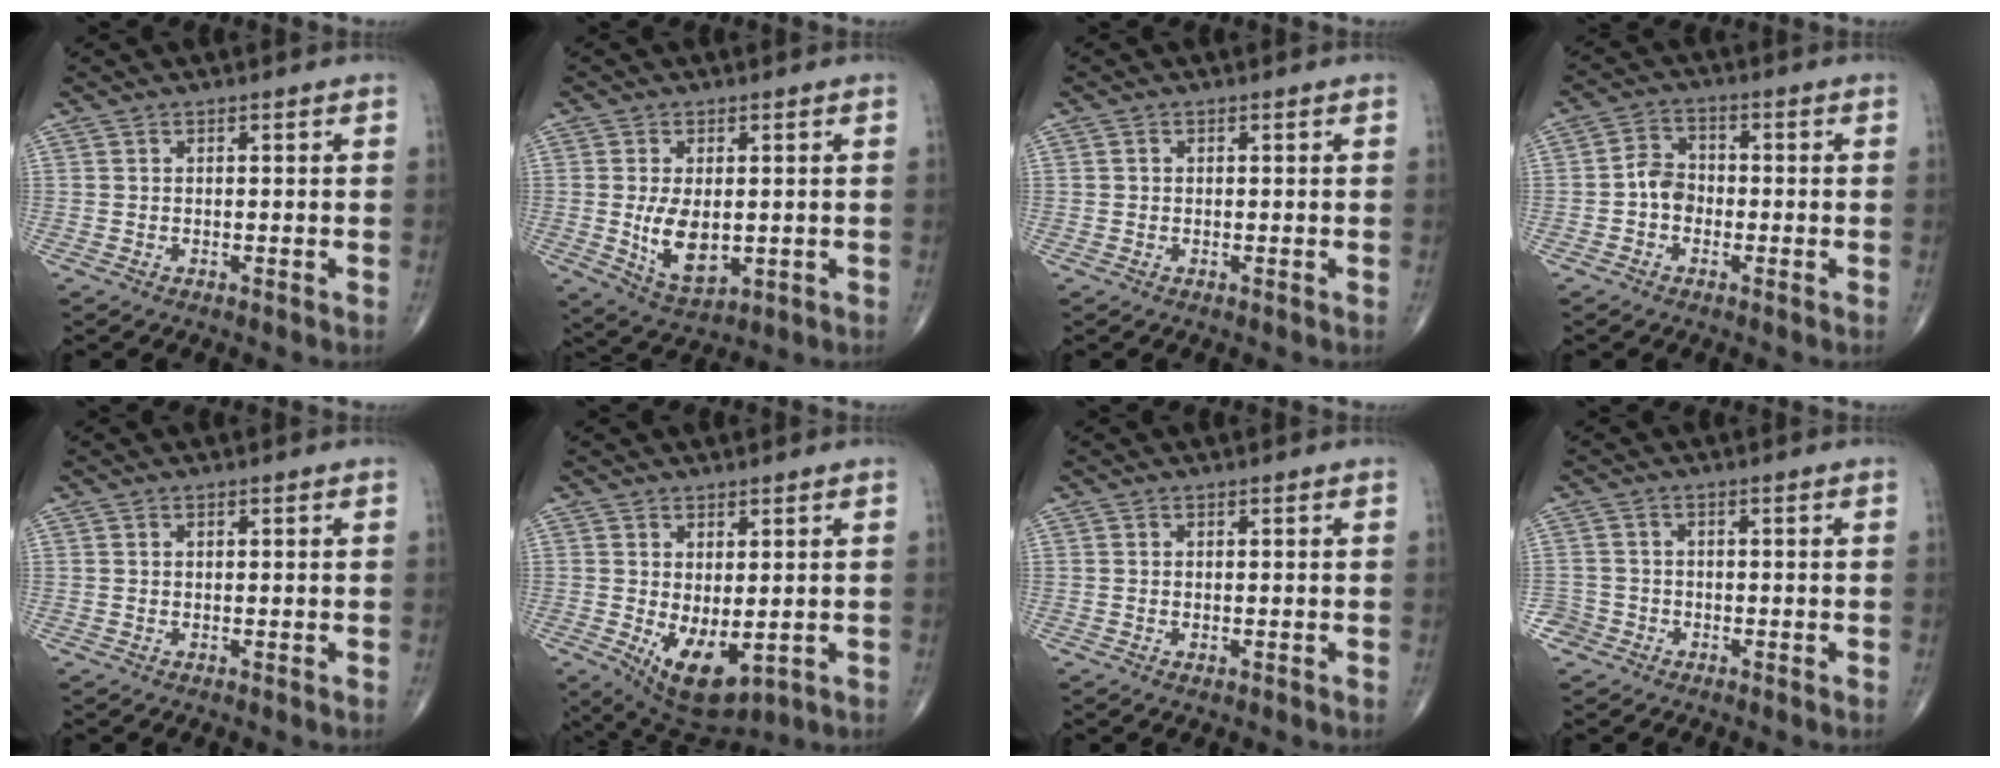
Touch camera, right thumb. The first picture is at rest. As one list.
[{"total": 8.5, "force": [-0.4, 4.7, 7.1], "torque": [-0.117, -0.016, 0.006]}, {"total": 0.5, "force": [0.0, 0.5, 0.2], "torque": [0.000, 0.001, 0.001]}, {"total": 4.6, "force": [-1.2, 3.7, 2.5], "torque": [-0.026, 0.021, -0.032]}, {"total": 0.0}, {"total": 9.2, "force": [-1.5, 4.6, 7.8], "torque": [-0.114, -0.013, -0.003]}, {"total": 0.7, "force": [-0.2, 0.4, 0.6], "torque": [-0.009, -0.001, -0.002]}, {"total": 2.7, "force": [-1.5, 2.1, -0.4], "torque": [0.018, 0.011, -0.034]}]